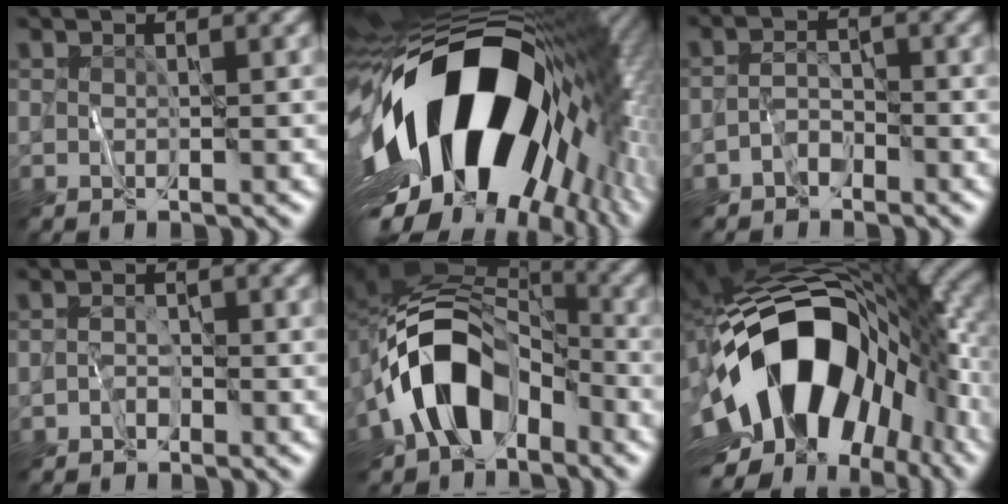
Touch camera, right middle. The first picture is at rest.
{"total": 20.8, "force": [-2.2, 11.3, 17.4], "torque": [-0.294, -0.038, -0.045]}
{"total": 1.8, "force": [-1.3, 1.0, 0.8], "torque": [-0.012, 0.008, -0.029]}
{"total": 1.1, "force": [-0.6, 0.7, 0.6], "torque": [-0.010, 0.005, -0.016]}
{"total": 10.3, "force": [-4.3, 6.9, 6.4], "torque": [-0.102, 0.012, -0.090]}
{"total": 17.5, "force": [-3.8, 10.6, 13.4], "torque": [-0.241, -0.001, -0.072]}